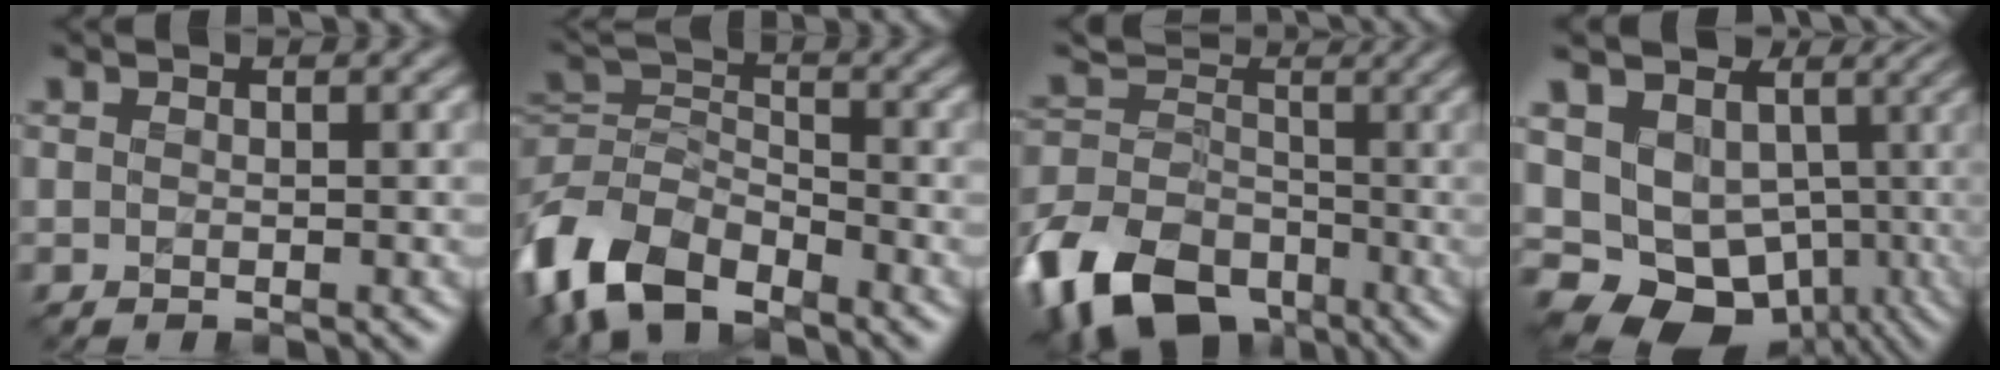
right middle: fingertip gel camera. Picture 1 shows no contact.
{"total": 9.1, "force": [-6.0, 4.9, 4.8], "torque": [-0.103, -0.008, -0.132]}
{"total": 13.2, "force": [-6.7, 9.1, 6.8], "torque": [-0.159, -0.021, -0.132]}
{"total": 13.1, "force": [-1.4, 11.3, 6.3], "torque": [-0.124, -0.008, -0.016]}